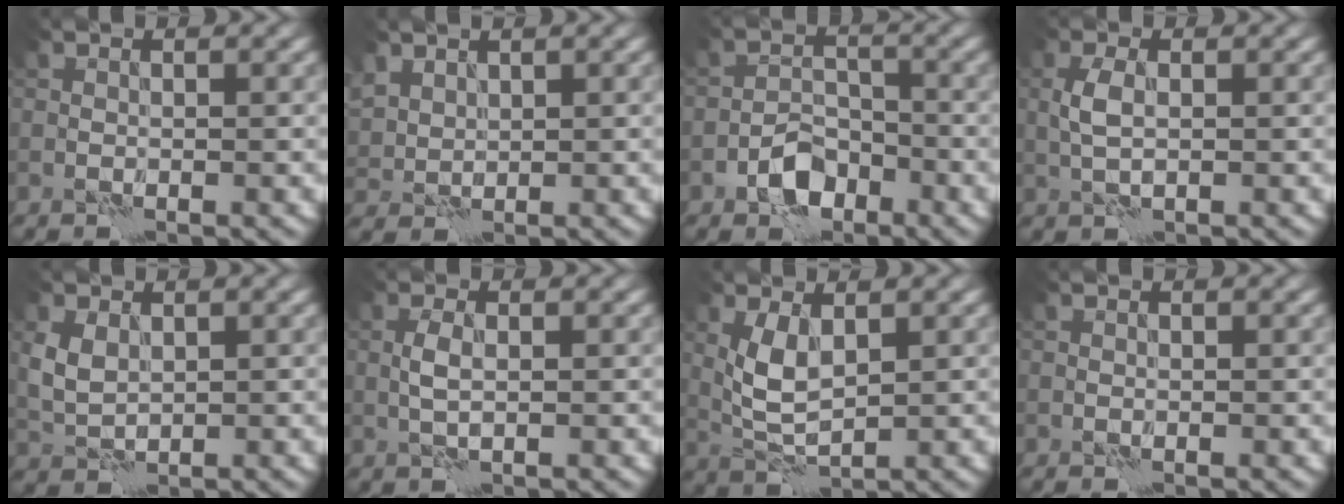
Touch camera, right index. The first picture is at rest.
{"total": 2.9, "force": [2.0, 1.8, 1.2], "torque": [-0.036, 0.006, 0.042]}
{"total": 3.8, "force": [-2.3, 2.3, 1.9], "torque": [-0.027, 0.006, -0.046]}
{"total": 2.2, "force": [0.1, 1.1, 1.9], "torque": [-0.045, 0.004, 0.001]}
{"total": 2.9, "force": [0.9, 1.9, 2.0], "torque": [-0.053, 0.003, 0.019]}
{"total": 1.7, "force": [0.0, 0.6, 1.6], "torque": [-0.035, 0.005, -0.002]}
{"total": 3.7, "force": [1.1, 1.6, 3.1], "torque": [-0.073, 0.000, 0.025]}
{"total": 0.0}